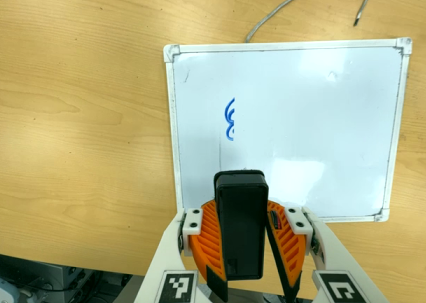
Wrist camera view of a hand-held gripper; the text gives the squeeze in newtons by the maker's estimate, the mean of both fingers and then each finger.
{"total": 10.4, "left": 10.2, "right": 10.6}